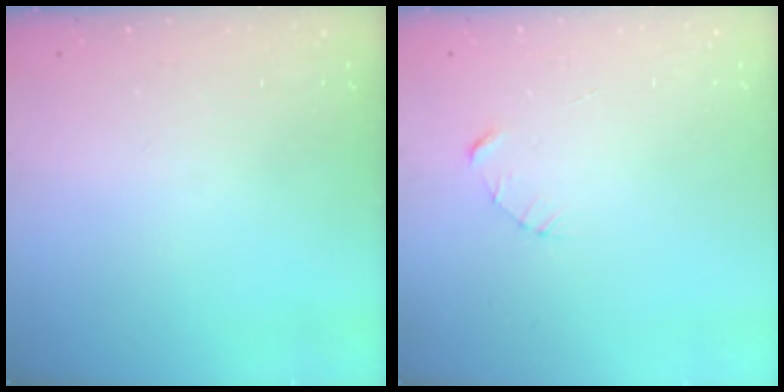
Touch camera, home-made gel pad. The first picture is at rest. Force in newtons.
{"total": 2.3, "press": 2.3, "slide": 0.3}